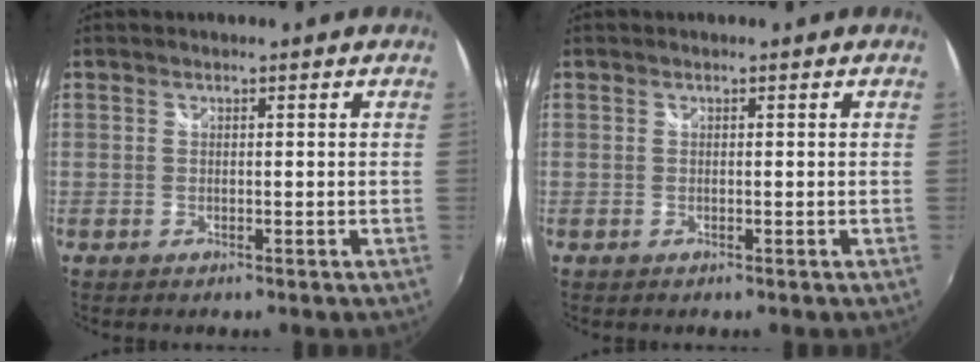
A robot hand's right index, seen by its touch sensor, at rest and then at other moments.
{"total": 0.0}